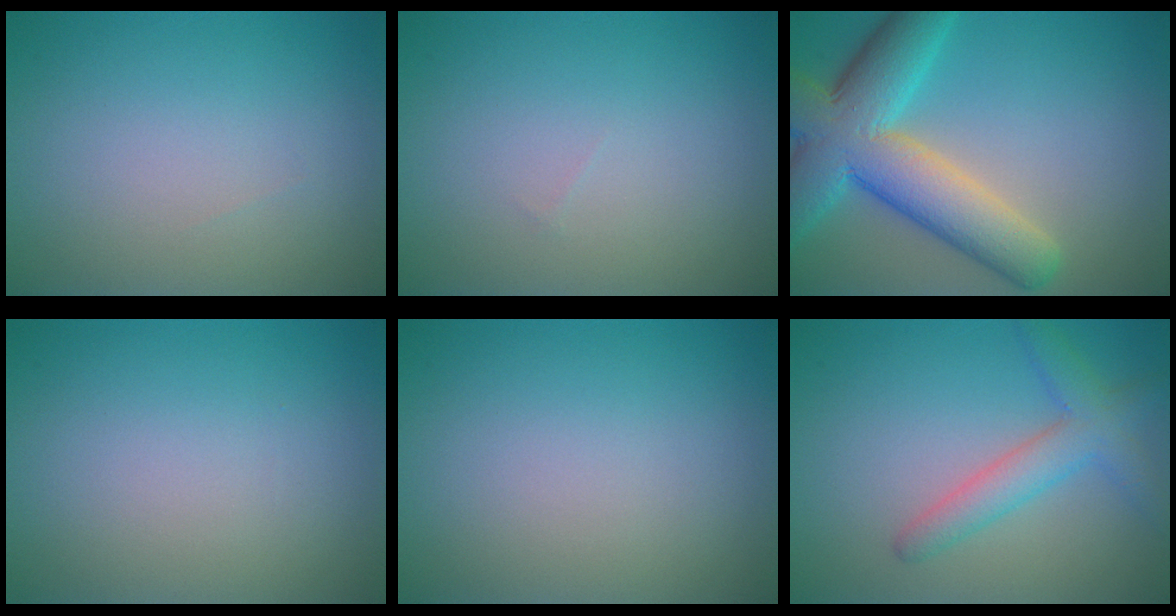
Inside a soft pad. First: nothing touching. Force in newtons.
{"total": 0.0}
{"total": 10.1, "press": 10.0, "slide": 0.6}
{"total": 0.0}
{"total": 0.0}
{"total": 3.7, "press": 3.7, "slide": 0.2}